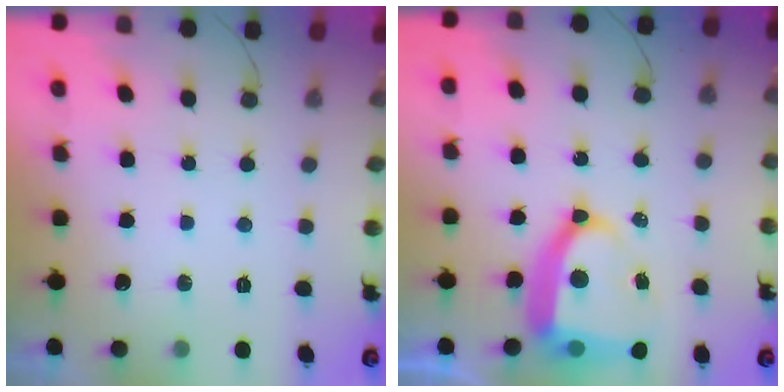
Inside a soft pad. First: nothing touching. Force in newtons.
{"total": 15.2, "press": 15.1, "slide": 1.7}